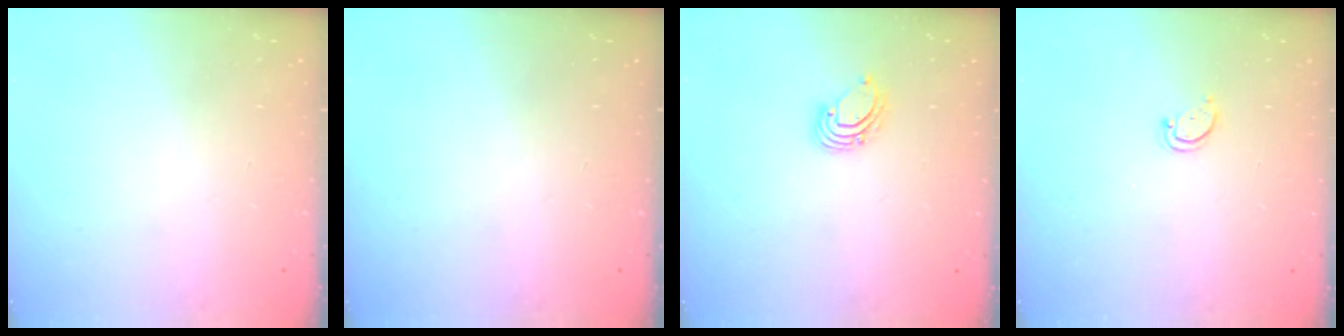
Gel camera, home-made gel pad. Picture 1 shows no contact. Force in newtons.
{"total": 0.0}
{"total": 3.1, "press": 3.1, "slide": 0.2}
{"total": 2.8, "press": 2.7, "slide": 0.3}